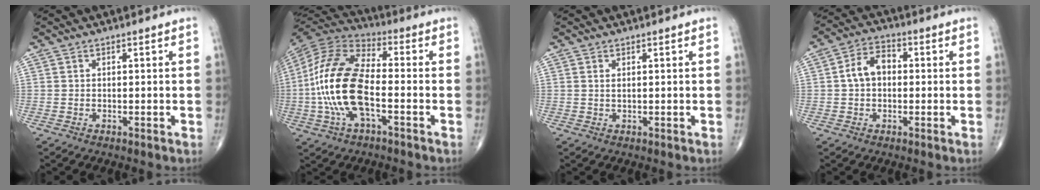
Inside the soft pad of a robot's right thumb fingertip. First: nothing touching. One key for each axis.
{"total": 18.1, "fx": -3.1, "fy": 8.1, "fz": 15.9, "tx": -0.333, "ty": 0.029, "tz": -0.064}
{"total": 0.6, "fx": 0.3, "fy": 0.2, "fz": 0.5, "tx": -0.008, "ty": -0.002, "tz": 0.005}
{"total": 6.6, "fx": 0.2, "fy": 4.7, "fz": 4.6, "tx": -0.073, "ty": 0.023, "tz": -0.005}